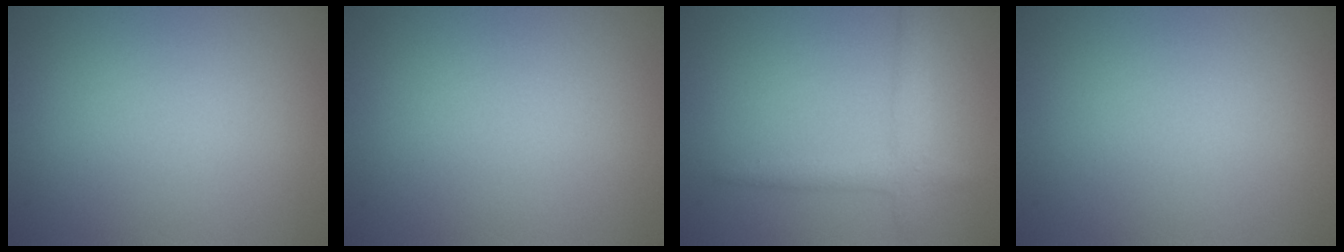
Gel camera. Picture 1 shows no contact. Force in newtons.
{"total": 0.0}
{"total": 2.7, "press": 2.7, "slide": 0.0}
{"total": 0.0}